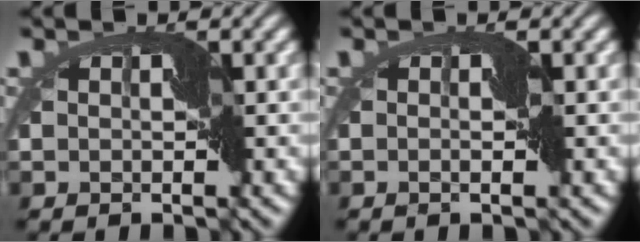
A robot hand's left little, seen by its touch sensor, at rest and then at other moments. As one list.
[{"total": 0.6, "force": [-0.2, -0.5, 0.3], "torque": [-0.013, 0.000, -0.006]}]